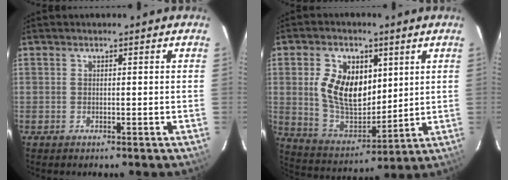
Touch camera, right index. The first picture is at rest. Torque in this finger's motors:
{"motor_torque": [0.47, 0.12, 0.75, 0.15]}